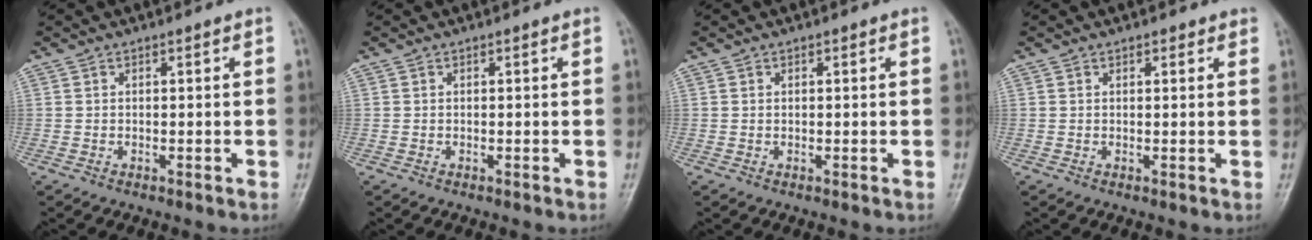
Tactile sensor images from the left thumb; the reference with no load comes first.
{"total": 0.0}
{"total": 0.0}
{"total": 1.2, "force": [0.9, 0.7, 0.6], "torque": [-0.002, -0.004, 0.007]}